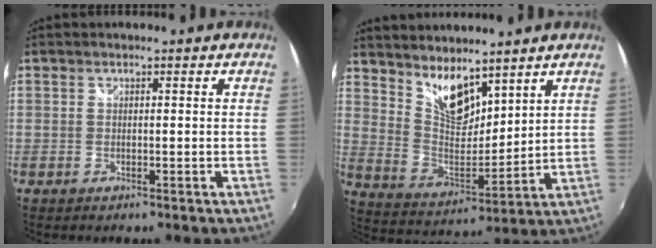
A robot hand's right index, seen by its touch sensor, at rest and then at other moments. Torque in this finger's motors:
{"motor_torque": [0.21, 0.12, 0.13, 0.05]}